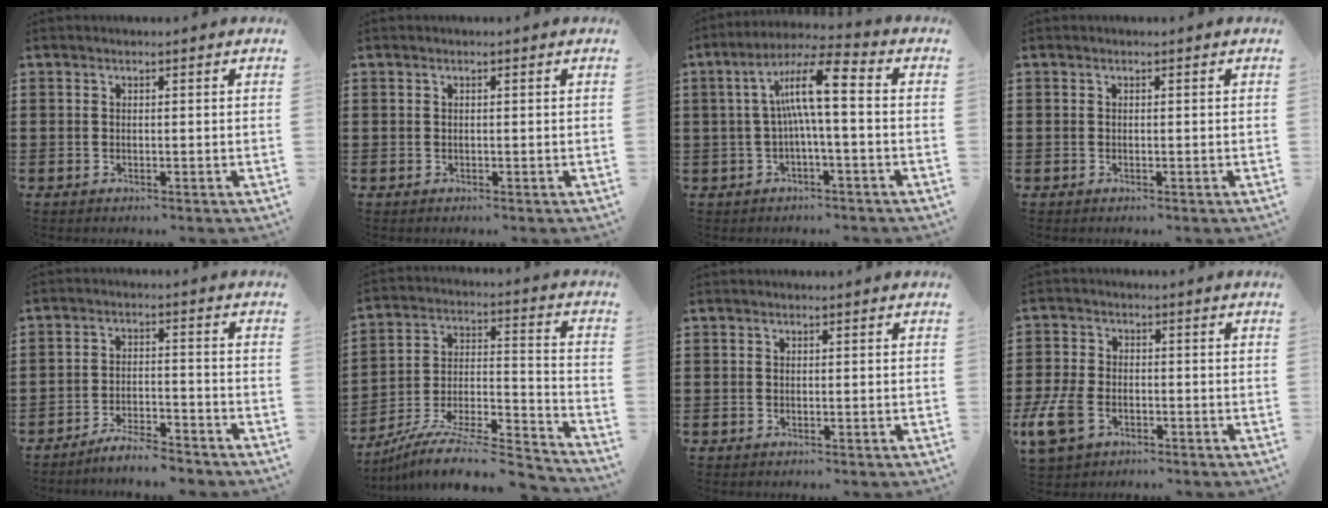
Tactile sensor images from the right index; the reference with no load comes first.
{"total": 0.0}
{"total": 9.5, "force": [0.6, 1.8, 9.3], "torque": [-0.184, 0.010, 0.004]}
{"total": 0.0}
{"total": 4.6, "force": [-4.5, 0.1, 1.2], "torque": [-0.029, 0.001, -0.091]}
{"total": 9.3, "force": [-8.2, 1.3, 4.1], "torque": [-0.067, 0.011, -0.163]}
{"total": 0.0}
{"total": 5.9, "force": [-2.9, 3.4, 3.9], "torque": [-0.113, -0.007, -0.062]}